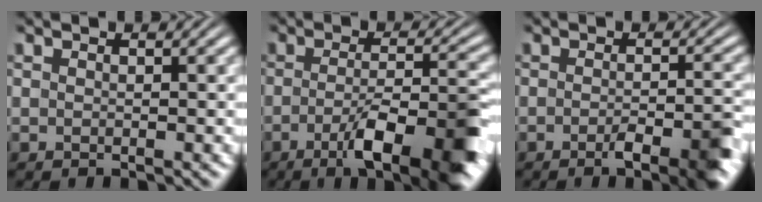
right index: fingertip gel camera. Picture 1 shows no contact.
{"total": 10.5, "force": [-4.2, 2.6, 9.3], "torque": [-0.131, -0.016, -0.057]}
{"total": 4.2, "force": [-2.3, 0.8, 3.4], "torque": [-0.043, -0.001, -0.044]}